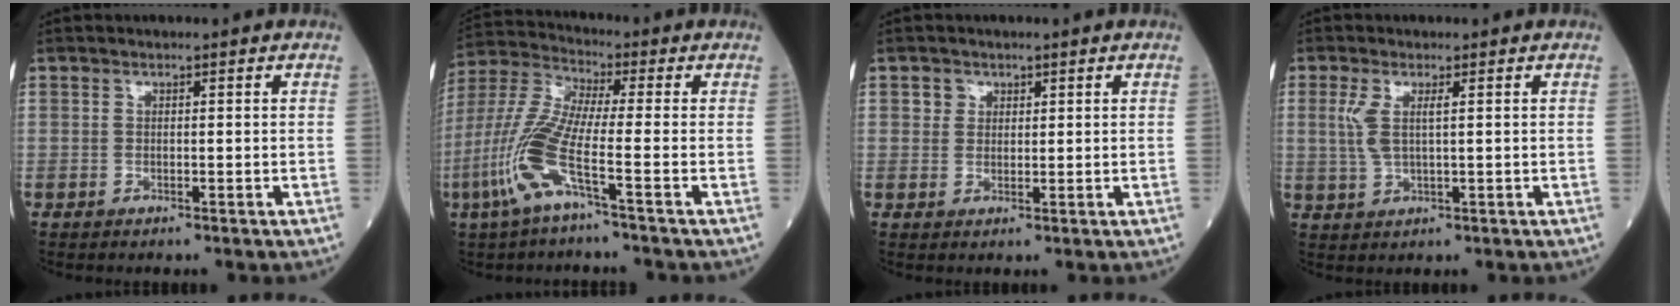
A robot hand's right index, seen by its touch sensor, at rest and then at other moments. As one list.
[{"total": 10.9, "force": [-4.3, 0.3, 10.0], "torque": [-0.233, -0.001, -0.096]}, {"total": 1.8, "force": [0.9, 1.6, 0.2], "torque": [0.005, 0.002, 0.009]}, {"total": 3.7, "force": [0.9, 0.8, 3.5], "torque": [-0.087, 0.005, 0.022]}]